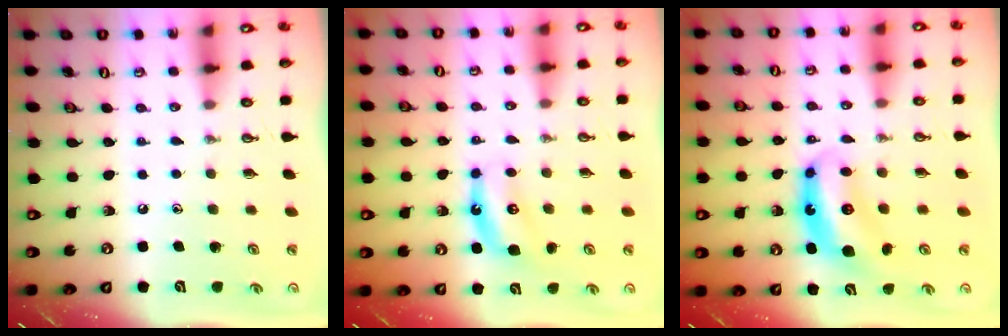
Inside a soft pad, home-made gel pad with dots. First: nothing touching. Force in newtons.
{"total": 6.2, "press": 6.1, "slide": 1.0}
{"total": 7.5, "press": 7.4, "slide": 0.7}